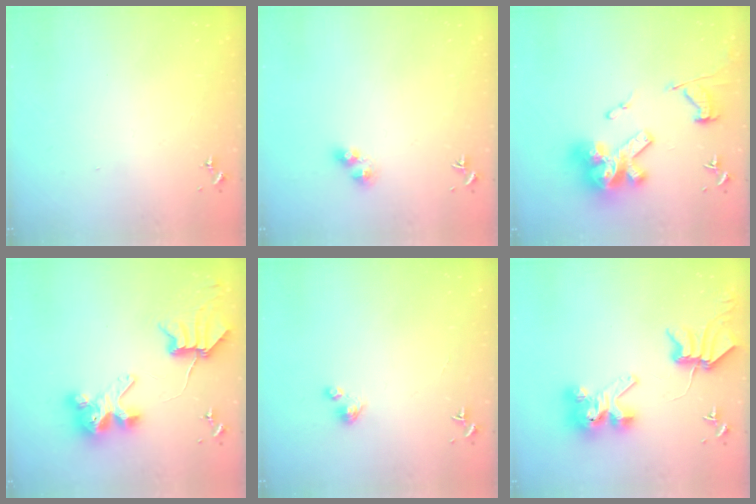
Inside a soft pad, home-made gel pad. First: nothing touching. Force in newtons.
{"total": 5.7, "press": 5.7, "slide": 0.2}
{"total": 24.1, "press": 24.0, "slide": 2.3}
{"total": 8.1, "press": 8.1, "slide": 1.2}
{"total": 3.0, "press": 3.0, "slide": 0.2}
{"total": 8.1, "press": 8.0, "slide": 1.1}